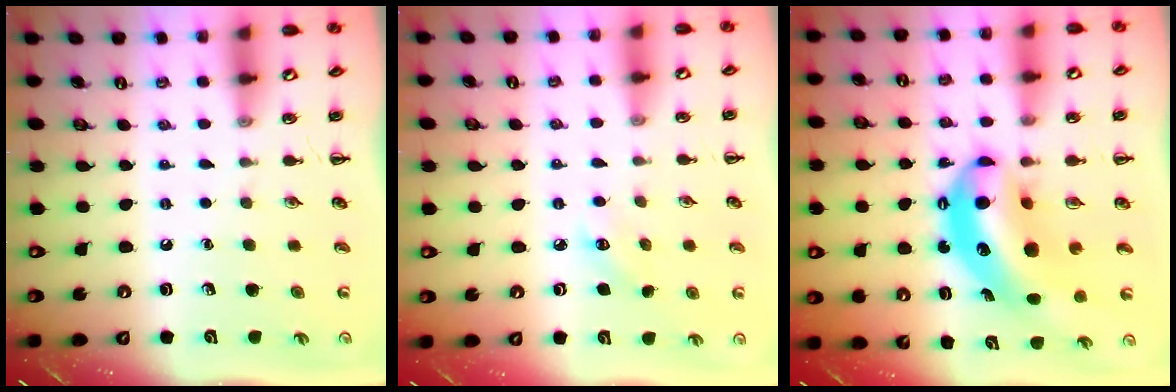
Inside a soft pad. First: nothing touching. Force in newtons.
{"total": 3.9, "press": 3.7, "slide": 1.1}
{"total": 12.9, "press": 12.4, "slide": 3.4}